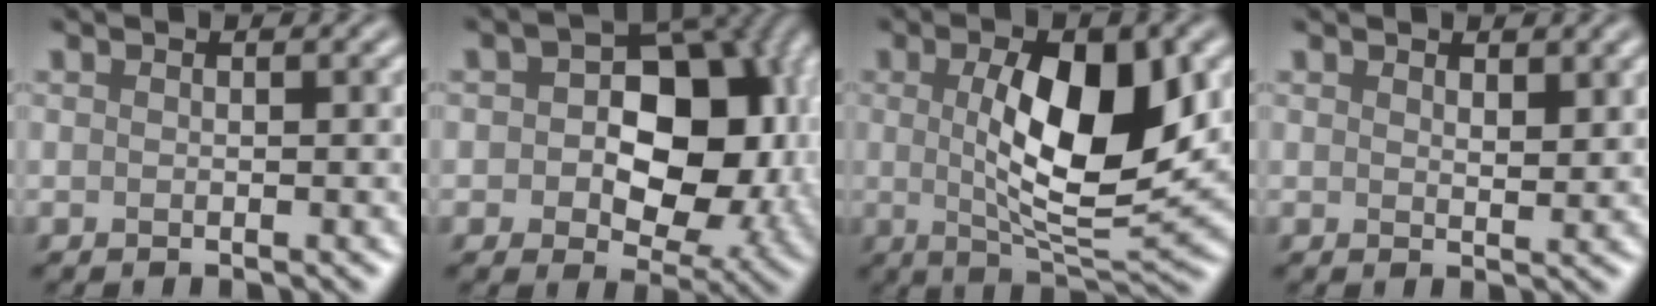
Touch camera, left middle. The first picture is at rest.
{"total": 12.2, "force": [0.5, 7.9, 9.3], "torque": [-0.113, 0.011, 0.001]}
{"total": 9.1, "force": [1.0, 3.3, 8.4], "torque": [-0.139, -0.010, 0.024]}
{"total": 1.3, "force": [1.0, 0.5, 0.6], "torque": [-0.011, -0.004, 0.021]}